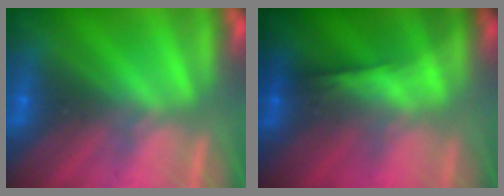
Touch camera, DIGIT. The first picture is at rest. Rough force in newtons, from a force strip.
{"total": 1.4}